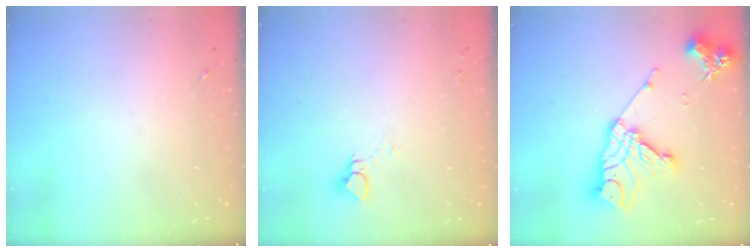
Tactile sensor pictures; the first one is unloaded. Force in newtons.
{"total": 4.6, "press": 4.5, "slide": 0.5}
{"total": 17.7, "press": 17.6, "slide": 1.3}